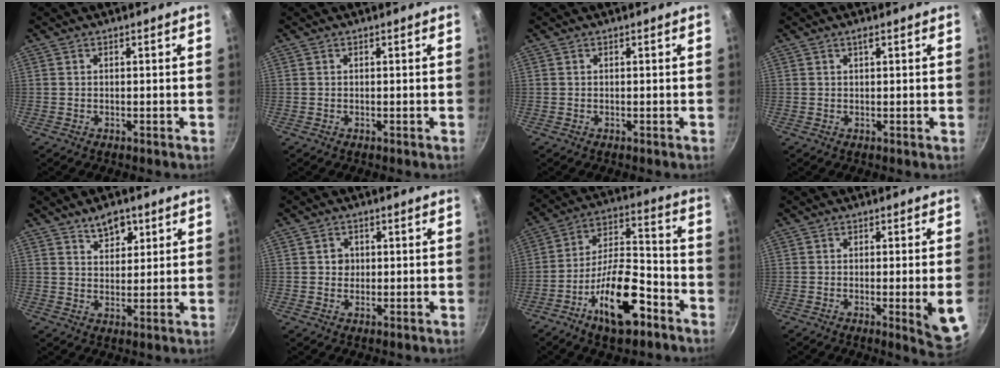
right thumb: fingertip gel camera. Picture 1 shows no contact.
{"total": 0.0}
{"total": 0.0}
{"total": 1.0, "force": [0.5, 0.1, 0.9], "torque": [-0.014, -0.003, 0.008]}
{"total": 5.8, "force": [3.6, 3.3, 3.0], "torque": [-0.024, -0.020, 0.056]}
{"total": 2.4, "force": [0.4, 2.2, 0.8], "torque": [-0.001, 0.002, 0.004]}
{"total": 16.9, "force": [-8.6, 7.0, 12.7], "torque": [-0.201, 0.060, -0.149]}
{"total": 7.9, "force": [-1.5, 1.0, 7.7], "torque": [-0.089, -0.003, -0.015]}